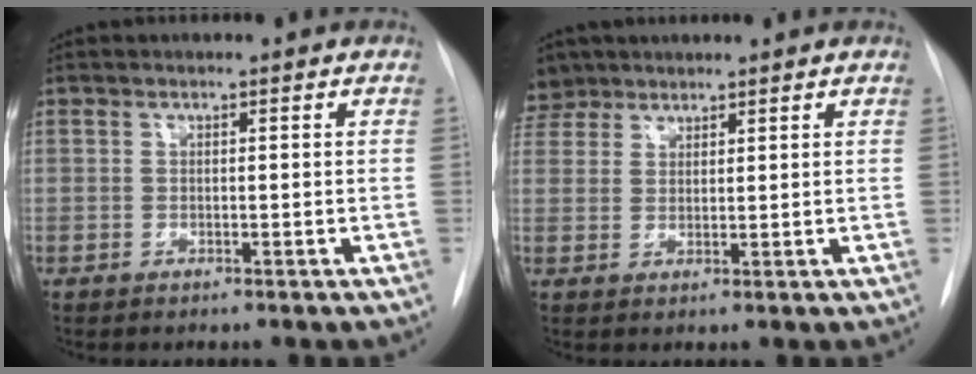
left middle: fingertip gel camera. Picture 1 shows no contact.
{"total": 5.3, "force": [4.5, 2.8, 0.4], "torque": [-0.003, 0.008, 0.090]}